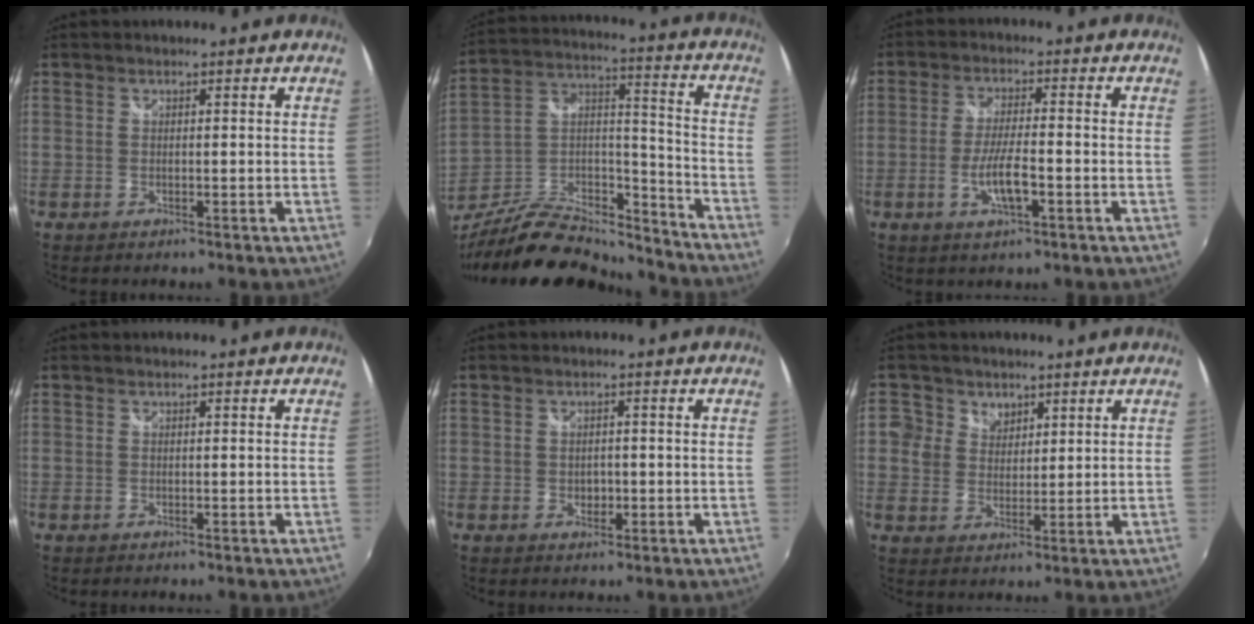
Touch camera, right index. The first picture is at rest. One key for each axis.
{"total": 22.6, "fx": -18.2, "fy": 8.0, "fz": 10.8, "tx": -0.204, "ty": 0.025, "tz": -0.290}
{"total": 6.9, "fx": -2.5, "fy": 1.5, "fz": 6.2, "tx": -0.124, "ty": -0.007, "tz": -0.045}
{"total": 0.0}
{"total": 2.5, "fx": -0.5, "fy": 1.9, "fz": 1.5, "tx": -0.023, "ty": 0.000, "tz": -0.008}
{"total": 5.5, "fx": 2.3, "fy": 4.9, "fz": 0.8, "tx": 0.001, "ty": 0.015, "tz": 0.041}